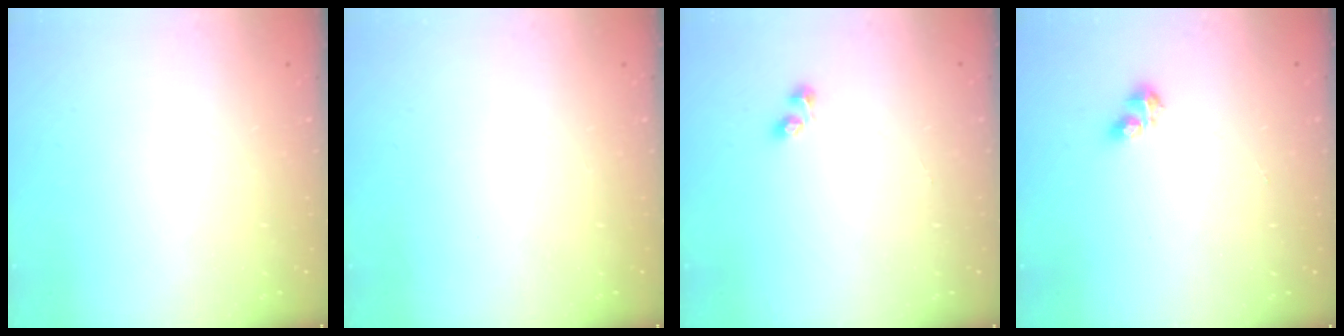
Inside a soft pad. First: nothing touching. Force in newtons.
{"total": 0.0}
{"total": 3.0, "press": 2.7, "slide": 1.3}
{"total": 2.9, "press": 2.9, "slide": 0.3}